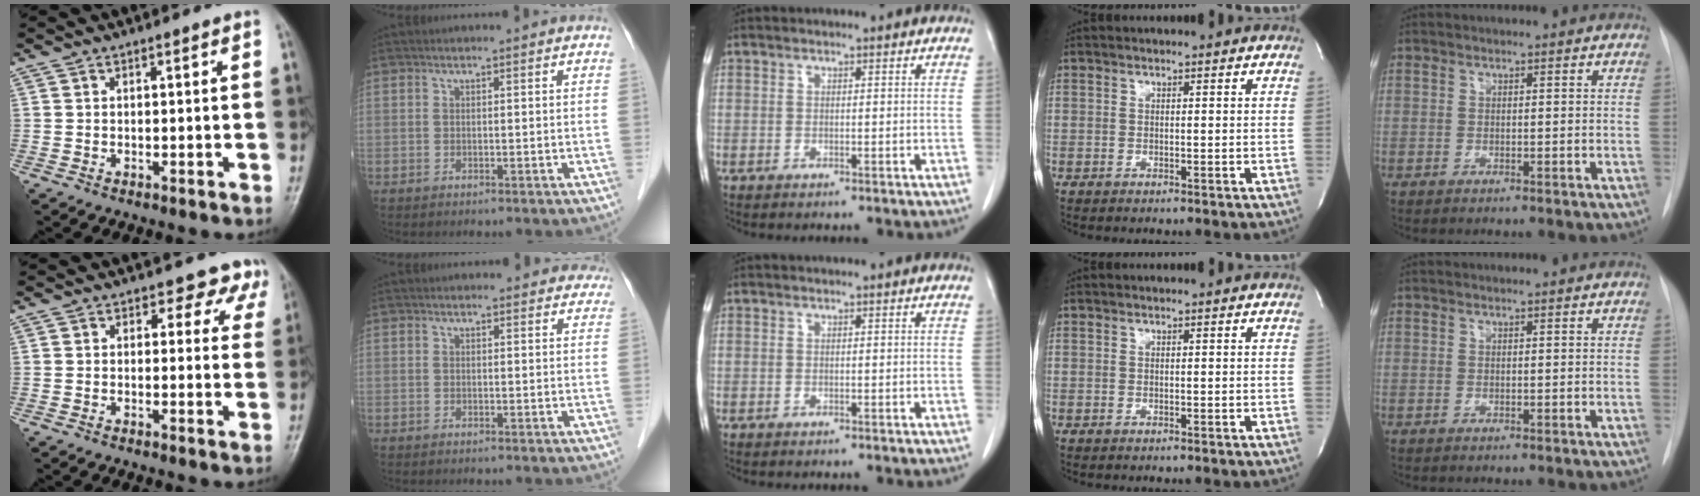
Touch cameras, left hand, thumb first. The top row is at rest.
{"thumb": {"total": 5.0, "force": [3.9, 3.2, 0.5], "torque": [0.035, -0.017, 0.021]}, "index": {"total": 4.3, "force": [3.9, 1.7, 0.5], "torque": [0.011, 0.000, 0.025]}}